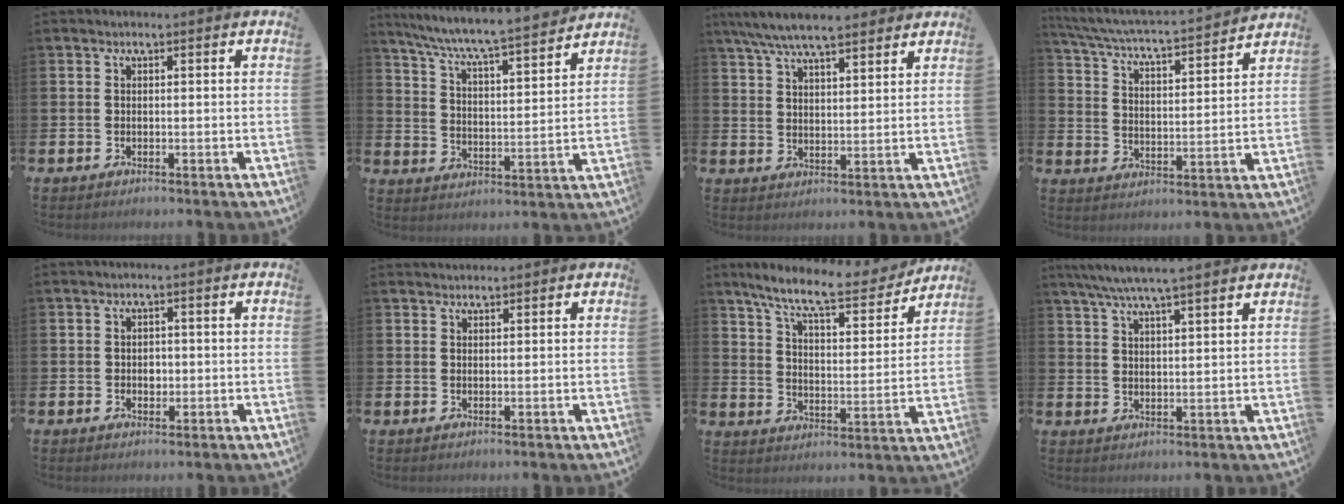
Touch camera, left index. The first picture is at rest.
{"total": 7.4, "force": [7.0, 0.1, 2.4], "torque": [-0.078, -0.058, 0.116]}
{"total": 7.5, "force": [6.9, 1.2, 2.7], "torque": [-0.079, -0.018, 0.129]}
{"total": 5.1, "force": [4.9, 0.3, 1.4], "torque": [-0.055, -0.047, 0.076]}
{"total": 1.6, "force": [0.1, 1.3, 0.9], "torque": [0.000, 0.000, -0.003]}
{"total": 1.5, "force": [1.5, 0.4, 0.0], "torque": [0.008, -0.002, 0.025]}
{"total": 9.9, "force": [8.6, 1.8, 4.6], "torque": [-0.111, -0.049, 0.145]}
{"total": 6.1, "force": [5.6, -0.2, 2.3], "torque": [-0.065, -0.017, 0.100]}